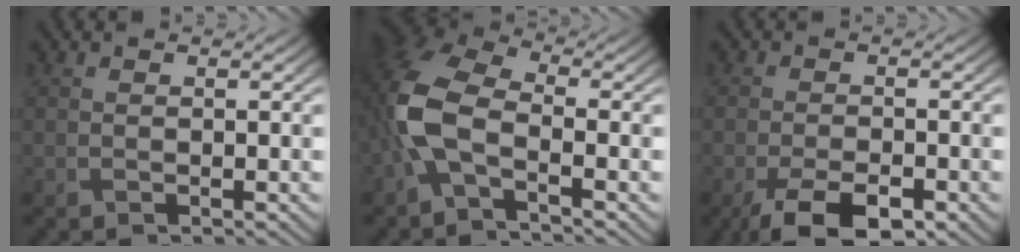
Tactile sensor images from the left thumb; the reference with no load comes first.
{"total": 8.8, "force": [-2.0, 4.4, 7.3], "torque": [-0.188, 0.007, -0.063]}
{"total": 7.0, "force": [-4.4, 2.5, 4.7], "torque": [-0.081, -0.008, -0.074]}